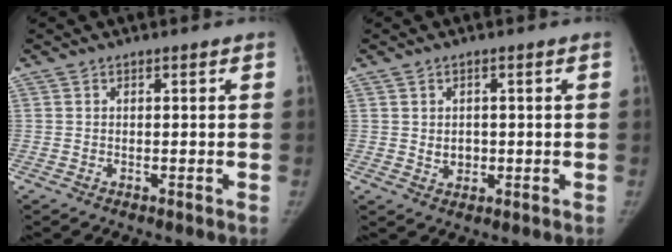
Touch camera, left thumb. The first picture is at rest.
{"total": 2.8, "force": [-0.1, 2.3, 1.6], "torque": [-0.010, 0.001, 0.003]}